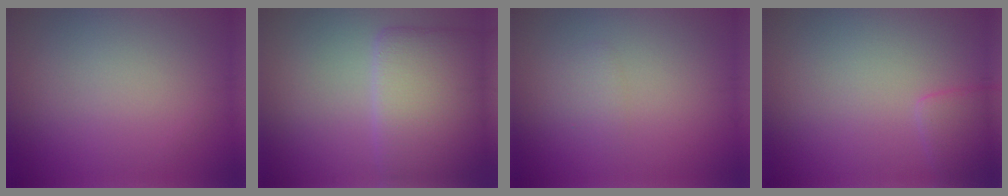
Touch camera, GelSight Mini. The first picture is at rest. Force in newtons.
{"total": 7.8, "press": 7.8, "slide": 0.3}
{"total": 1.0, "press": 1.0, "slide": 0.1}
{"total": 1.7, "press": 1.7, "slide": 0.1}